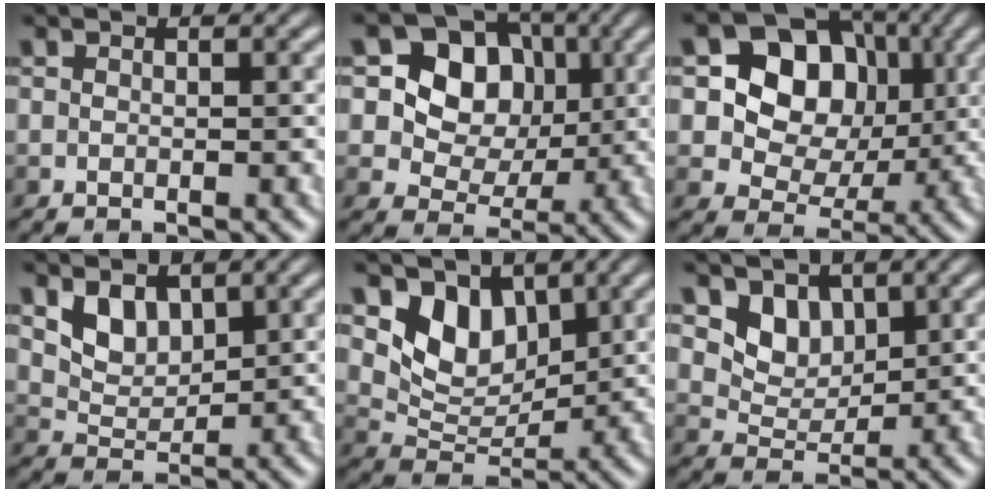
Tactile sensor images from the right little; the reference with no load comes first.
{"total": 7.5, "force": [1.4, 6.1, 4.2], "torque": [-0.060, -0.001, 0.005]}
{"total": 9.0, "force": [1.5, 7.2, 5.3], "torque": [-0.083, 0.000, 0.010]}
{"total": 2.7, "force": [1.5, 1.7, 1.5], "torque": [-0.039, -0.012, 0.023]}
{"total": 5.1, "force": [2.5, 3.4, 2.7], "torque": [-0.053, -0.011, 0.043]}
{"total": 3.4, "force": [1.9, 2.3, 1.7], "torque": [-0.041, -0.012, 0.029]}